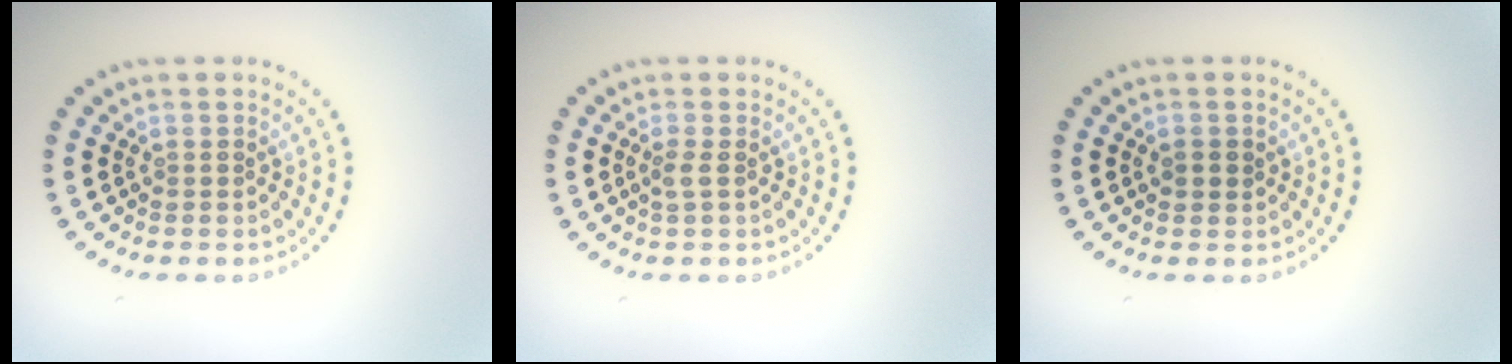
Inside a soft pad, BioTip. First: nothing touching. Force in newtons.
{"total": 1.0, "press": 0.8, "slide": 0.6}
{"total": 1.1, "press": 1.1, "slide": 0.2}